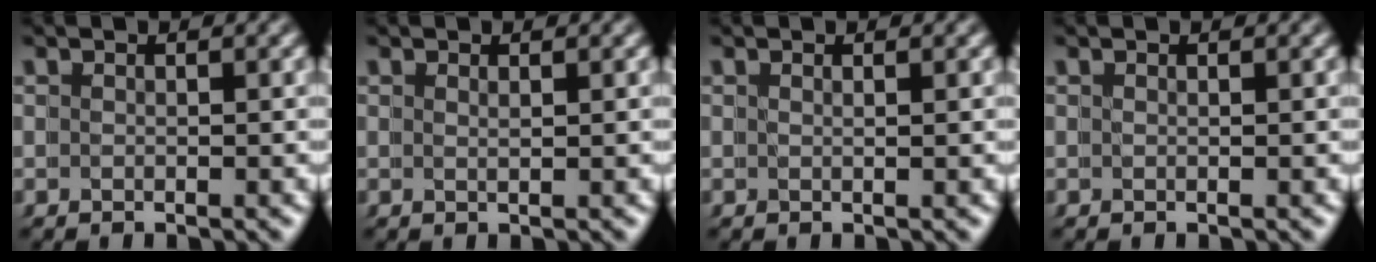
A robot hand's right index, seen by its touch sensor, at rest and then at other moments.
{"total": 1.6, "force": [-0.1, -1.6, -0.4], "torque": [0.006, -0.011, 0.010]}
{"total": 1.8, "force": [-0.1, -1.6, -1.0], "torque": [0.009, -0.006, 0.006]}
{"total": 1.1, "force": [0.2, -0.6, -0.9], "torque": [0.009, -0.001, 0.005]}